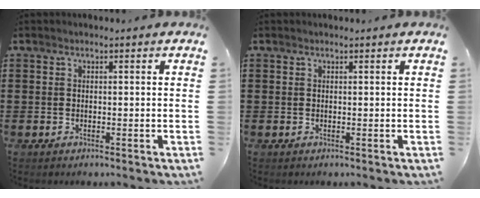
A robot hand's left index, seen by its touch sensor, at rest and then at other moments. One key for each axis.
{"total": 0.0}